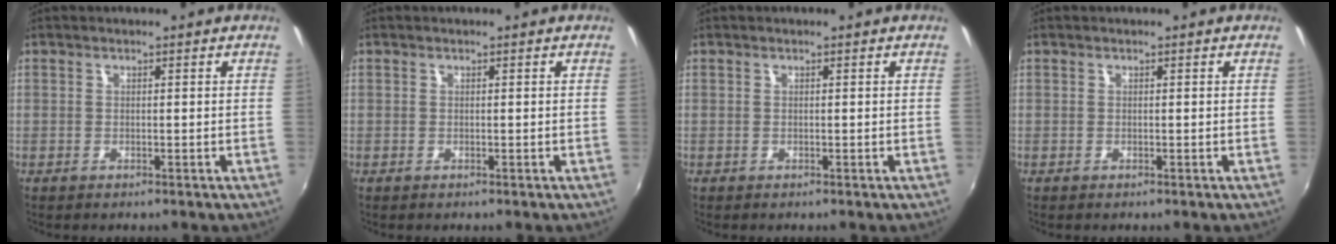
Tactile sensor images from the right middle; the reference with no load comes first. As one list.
[{"total": 0.0}, {"total": 0.0}, {"total": 0.0}]